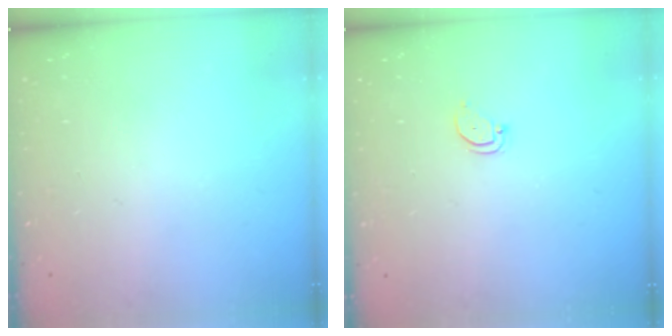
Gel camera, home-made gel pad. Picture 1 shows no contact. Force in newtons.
{"total": 2.4, "press": 2.4, "slide": 0.2}